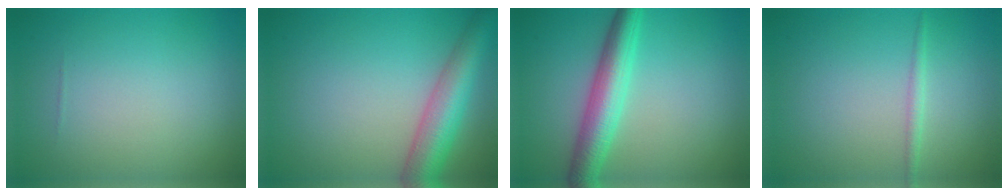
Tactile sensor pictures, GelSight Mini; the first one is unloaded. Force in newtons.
{"total": 6.0, "press": 6.0, "slide": 0.2}
{"total": 5.1, "press": 5.1, "slide": 0.1}
{"total": 1.0, "press": 1.0, "slide": 0.1}